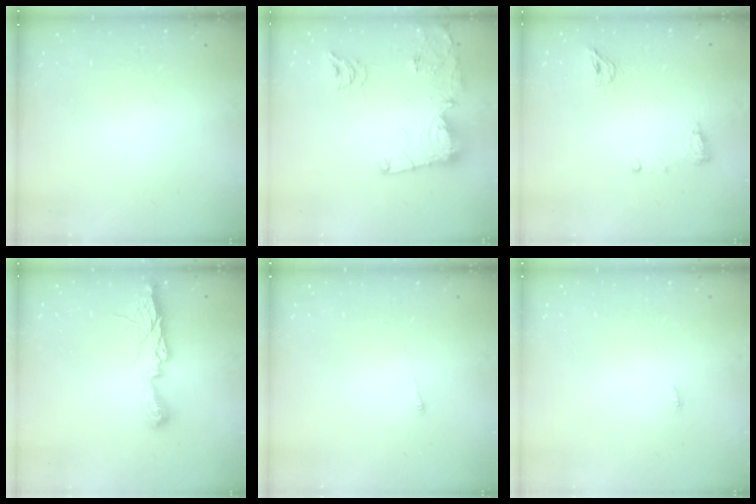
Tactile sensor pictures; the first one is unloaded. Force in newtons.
{"total": 16.5, "press": 16.5, "slide": 1.7}
{"total": 8.2, "press": 8.1, "slide": 1.5}
{"total": 10.7, "press": 10.7, "slide": 0.3}
{"total": 2.6, "press": 2.5, "slide": 0.3}
{"total": 2.8, "press": 1.8, "slide": 2.2}